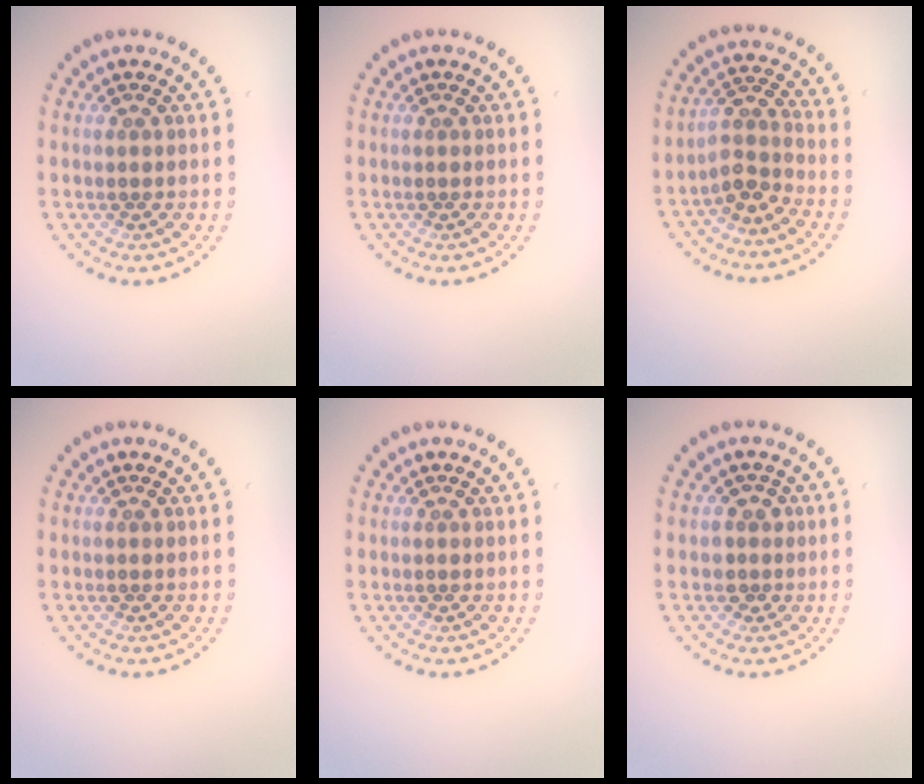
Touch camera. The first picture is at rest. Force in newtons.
{"total": 0.0}
{"total": 2.8, "press": 2.1, "slide": 1.8}
{"total": 0.0}
{"total": 0.0}
{"total": 1.6, "press": 1.3, "slide": 0.9}